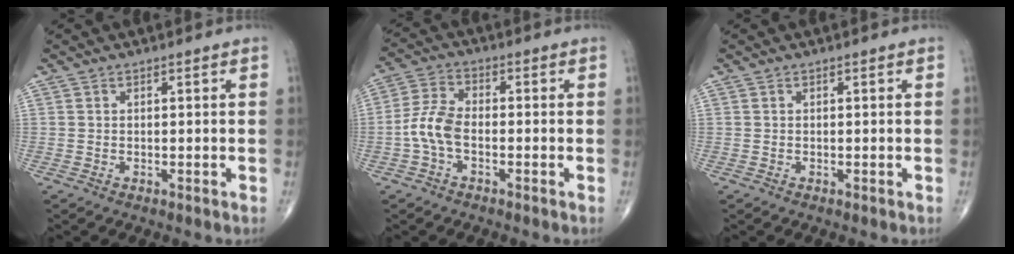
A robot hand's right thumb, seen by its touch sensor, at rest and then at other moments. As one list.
[{"total": 6.4, "force": [-1.8, 3.4, 5.1], "torque": [-0.113, 0.022, -0.043]}, {"total": 0.0}]